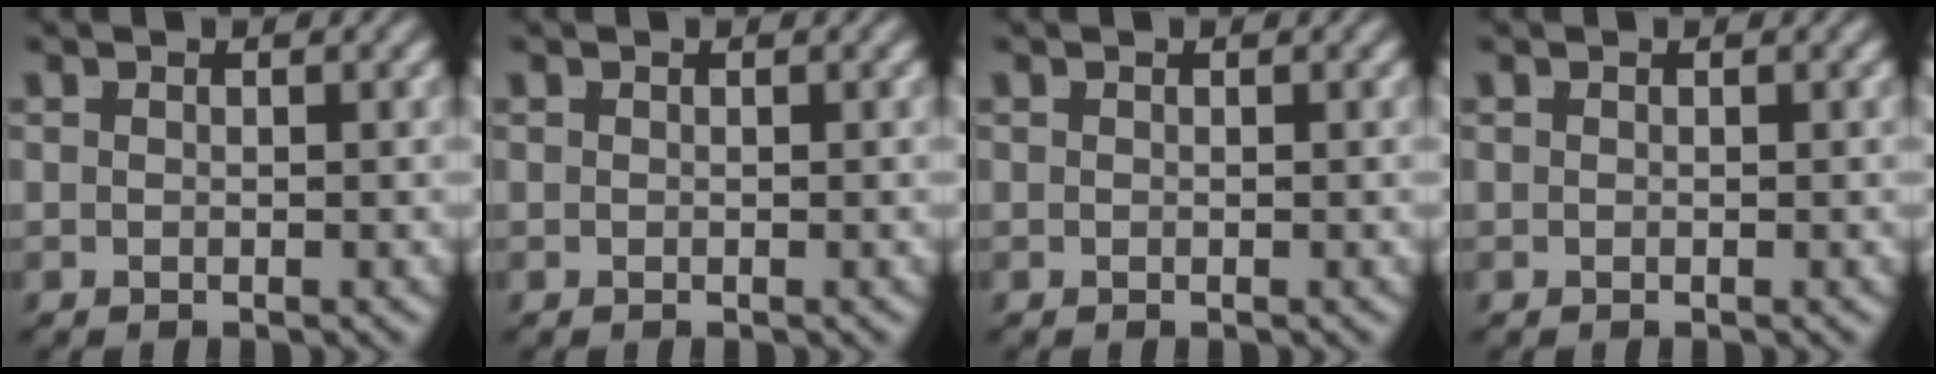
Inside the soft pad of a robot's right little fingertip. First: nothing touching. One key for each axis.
{"total": 0.0}
{"total": 0.0}
{"total": 0.0}